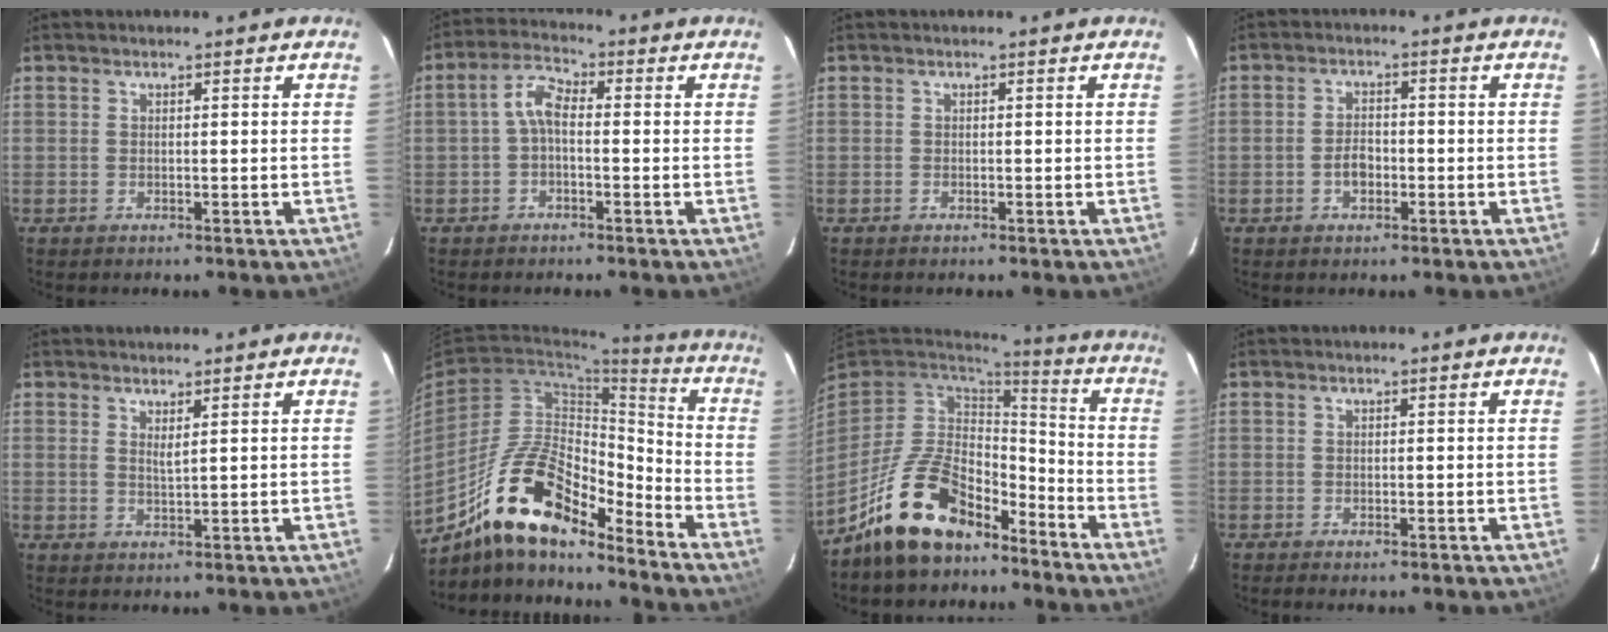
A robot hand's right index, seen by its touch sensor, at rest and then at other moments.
{"total": 4.2, "force": [-0.9, 2.0, 3.5], "torque": [-0.076, 0.018, -0.021]}
{"total": 0.0}
{"total": 3.3, "force": [-1.3, 2.1, 2.2], "torque": [-0.043, 0.006, -0.021]}
{"total": 1.6, "force": [1.0, 0.0, 1.2], "torque": [-0.022, -0.003, 0.017]}
{"total": 18.5, "force": [-13.1, 6.0, 11.6], "torque": [-0.211, 0.007, -0.243]}
{"total": 16.2, "force": [-11.3, 8.0, 8.3], "torque": [-0.182, 0.009, -0.186]}
{"total": 1.0, "force": [-0.8, 0.3, 0.5], "torque": [-0.009, -0.003, -0.015]}